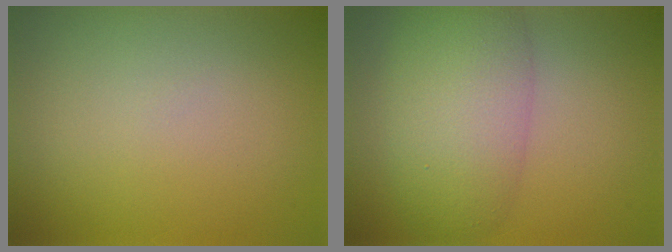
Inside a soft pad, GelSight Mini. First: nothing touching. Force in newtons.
{"total": 6.7, "press": 6.6, "slide": 0.6}